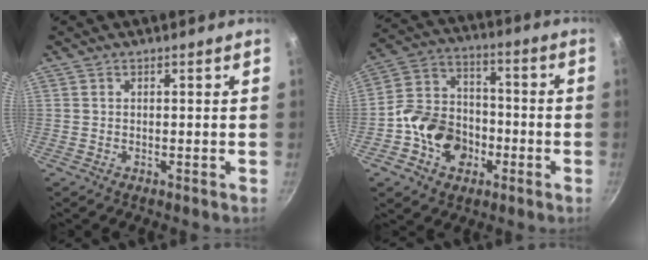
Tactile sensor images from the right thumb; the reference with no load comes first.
{"total": 14.0, "force": [-4.6, 11.0, 7.4], "torque": [-0.107, 0.045, -0.091]}